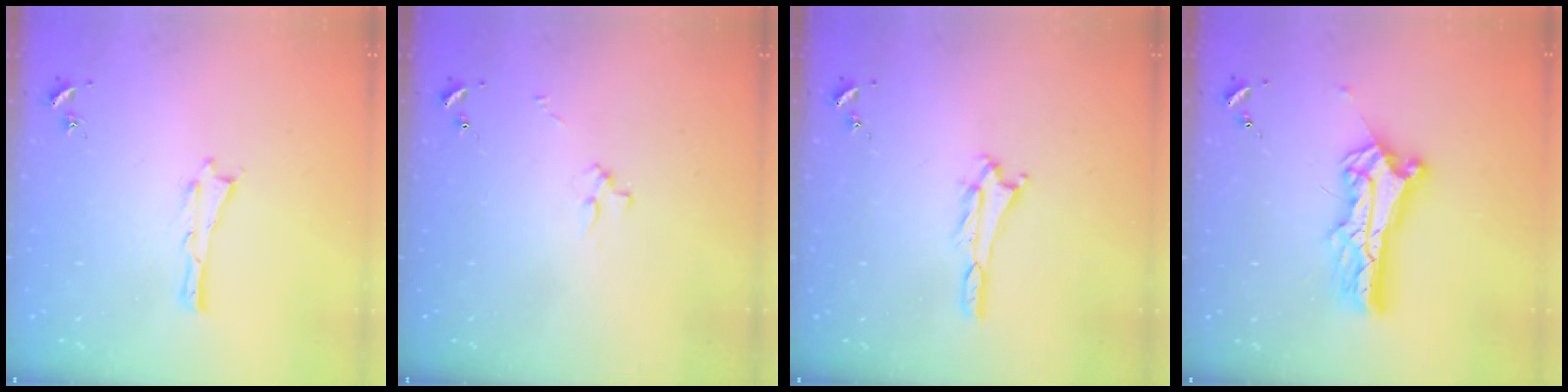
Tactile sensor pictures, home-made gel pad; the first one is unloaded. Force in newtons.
{"total": 2.5, "press": 2.5, "slide": 0.3}
{"total": 1.8, "press": 1.8, "slide": 0.1}
{"total": 10.5, "press": 10.5, "slide": 0.8}